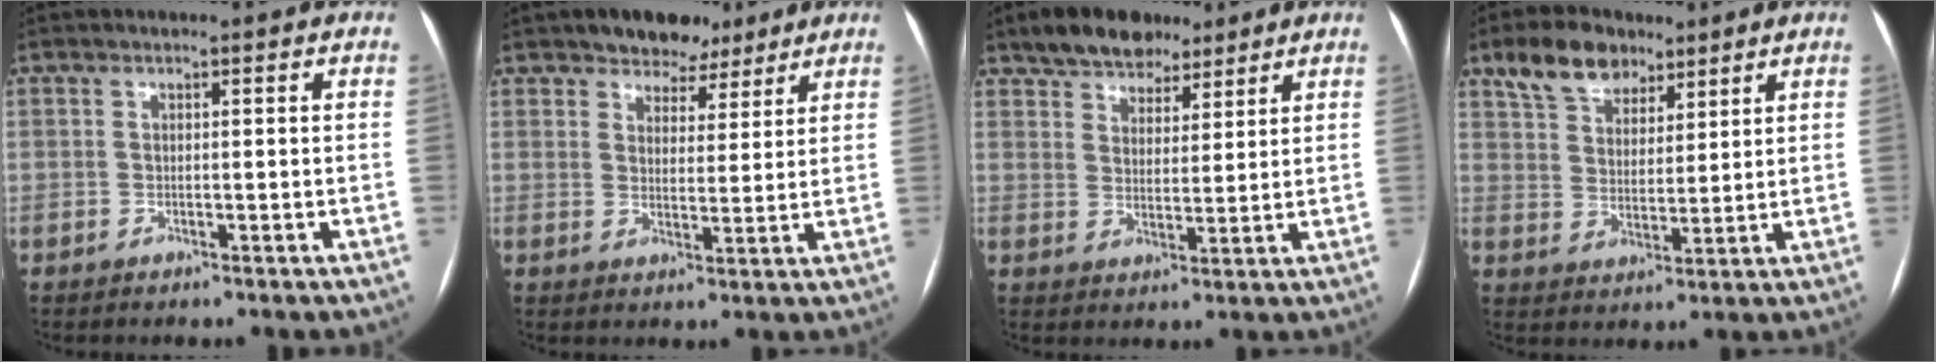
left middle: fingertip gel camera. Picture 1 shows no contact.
{"total": 6.7, "force": [5.1, 3.8, 2.2], "torque": [-0.019, 0.010, 0.079]}
{"total": 9.1, "force": [6.9, 4.8, 3.5], "torque": [-0.051, 0.018, 0.116]}
{"total": 8.8, "force": [6.1, 5.1, 3.7], "torque": [-0.071, 0.023, 0.113]}